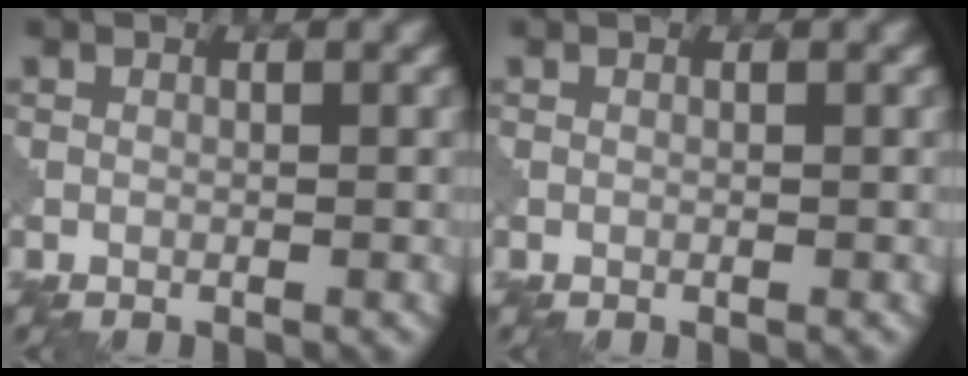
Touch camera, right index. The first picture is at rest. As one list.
[{"total": 0.0}]